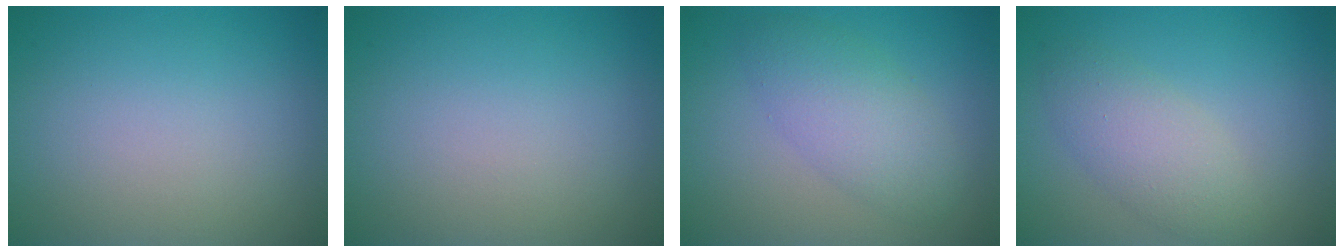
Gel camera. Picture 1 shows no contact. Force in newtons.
{"total": 0.0}
{"total": 4.1, "press": 4.1, "slide": 0.1}
{"total": 3.5, "press": 3.5, "slide": 0.2}